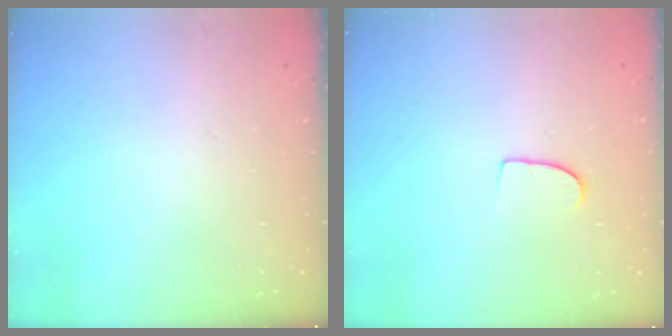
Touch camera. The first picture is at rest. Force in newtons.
{"total": 6.5, "press": 6.5, "slide": 0.5}